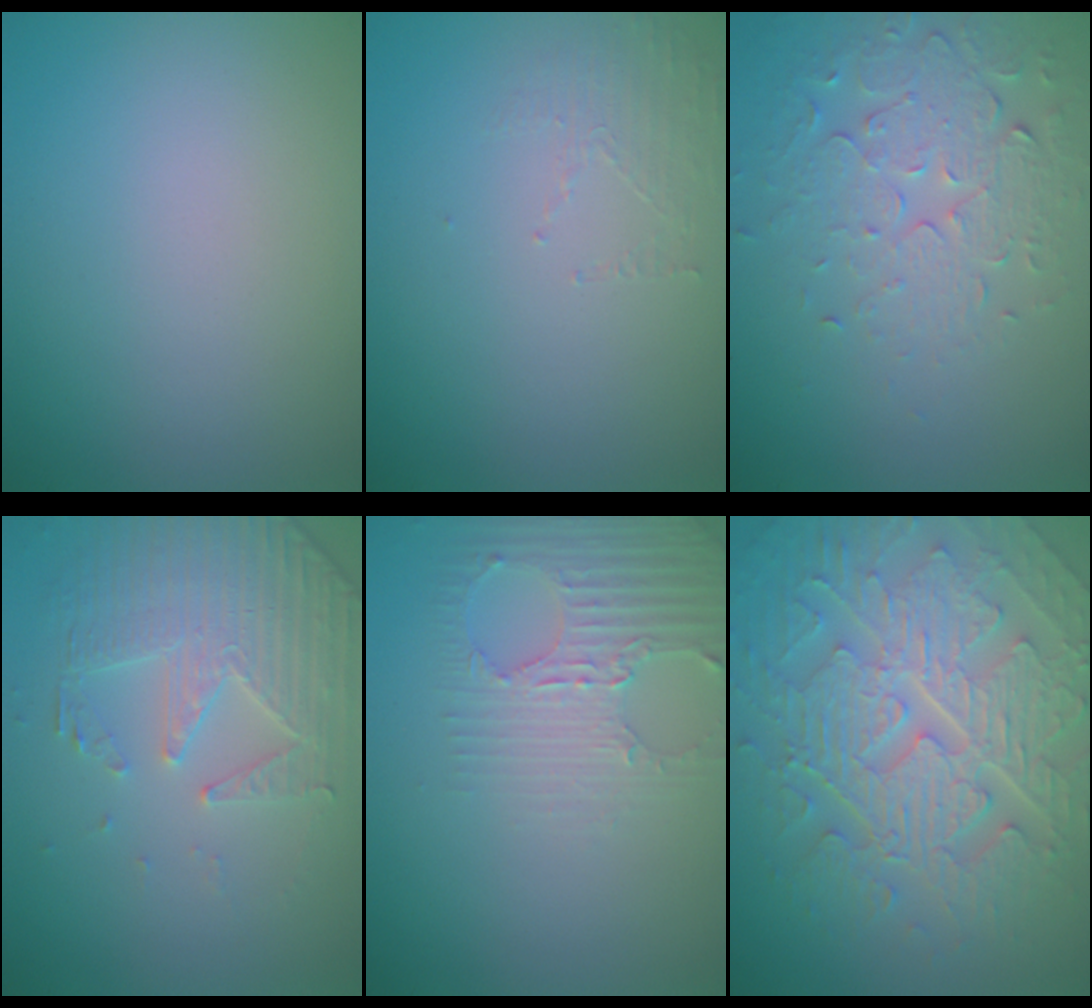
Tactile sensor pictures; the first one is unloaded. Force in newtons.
{"total": 1.4, "press": 0.4, "slide": 1.4}
{"total": 5.4, "press": 3.6, "slide": 4.0}
{"total": 5.0, "press": 3.7, "slide": 3.4}
{"total": 2.9, "press": 2.7, "slide": 1.1}
{"total": 9.9, "press": 6.7, "slide": 7.3}